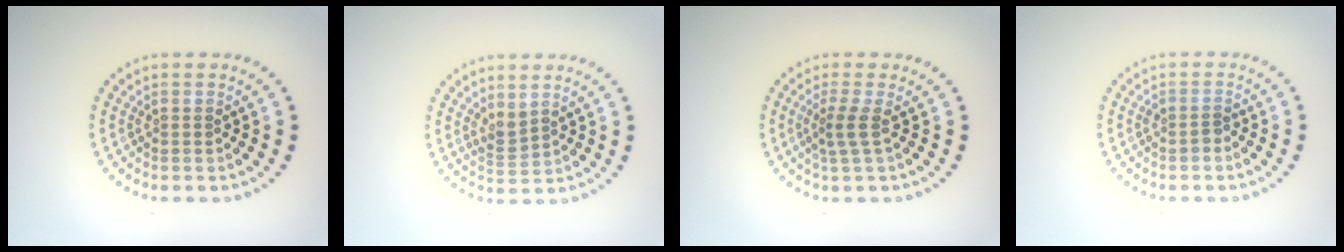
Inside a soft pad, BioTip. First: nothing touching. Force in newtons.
{"total": 1.5, "press": 1.3, "slide": 0.9}
{"total": 1.9, "press": 1.2, "slide": 1.5}
{"total": 0.9, "press": 0.8, "slide": 0.3}